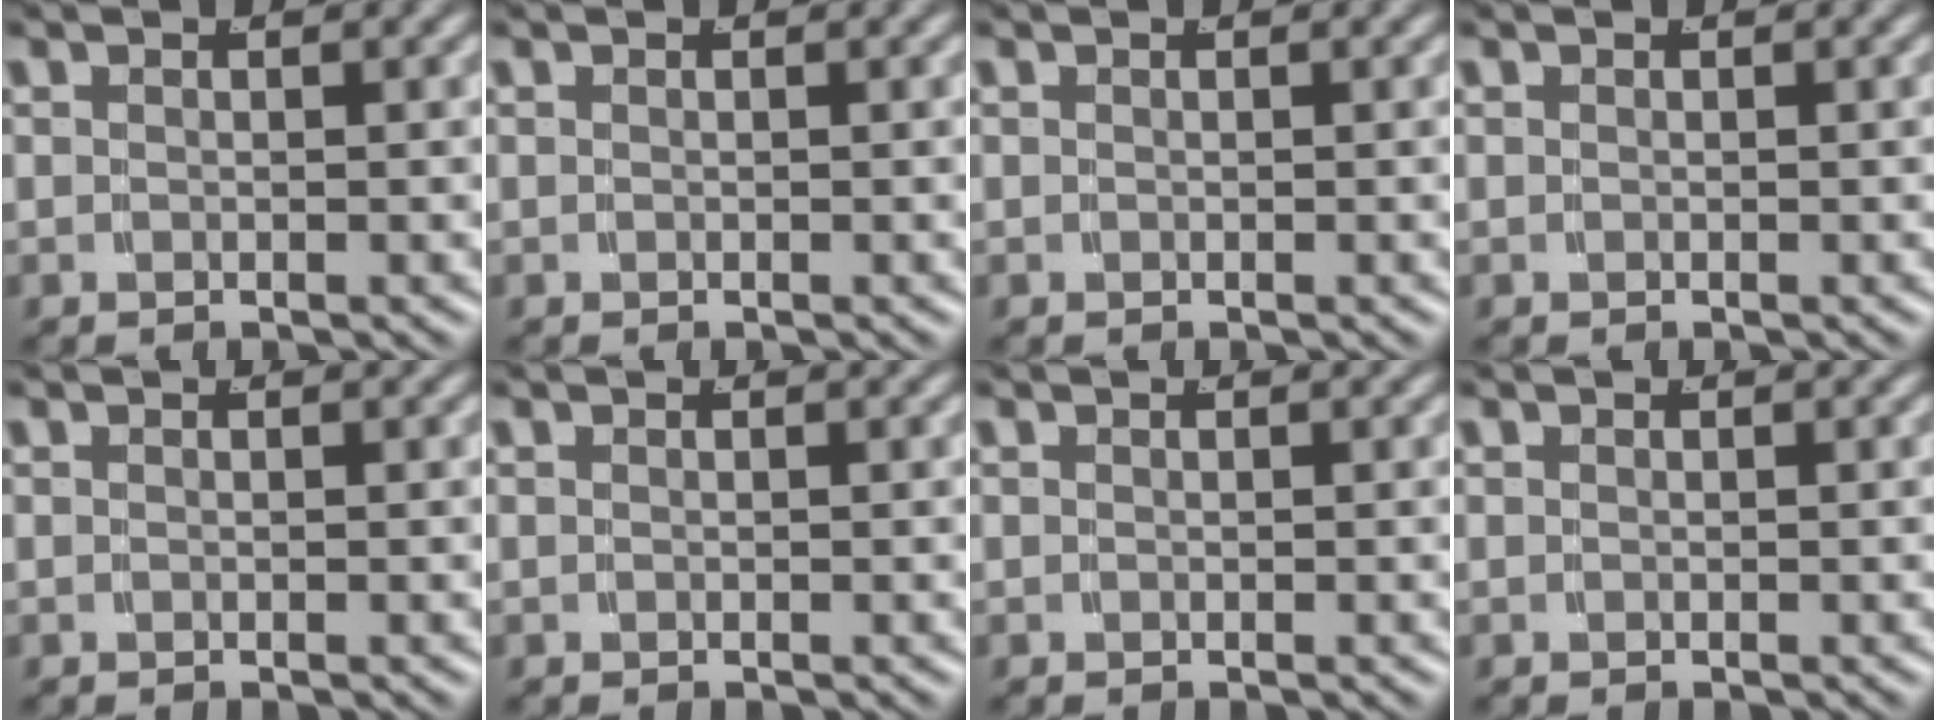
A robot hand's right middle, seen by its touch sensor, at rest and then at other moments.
{"total": 0.0}
{"total": 0.0}
{"total": 0.0}
{"total": 0.0}
{"total": 0.0}
{"total": 0.0}
{"total": 0.0}